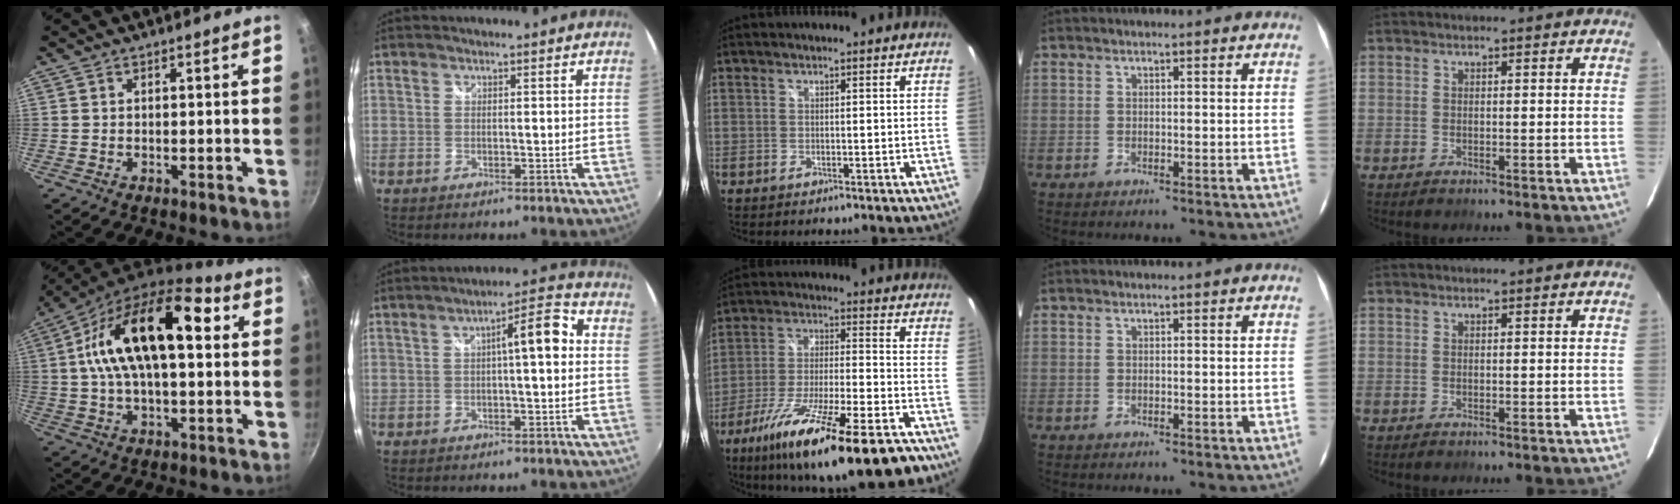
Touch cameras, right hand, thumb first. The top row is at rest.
{"thumb": {"total": 18.4, "force": [4.4, 9.1, 15.4], "torque": [-0.233, 0.016, 0.059]}, "index": {"total": 7.1, "force": [0.5, 1.4, 6.9], "torque": [-0.093, 0.027, 0.012]}, "middle": {"total": 24.1, "force": [-16.7, 4.4, 16.9], "torque": [-0.293, -0.054, -0.265]}}